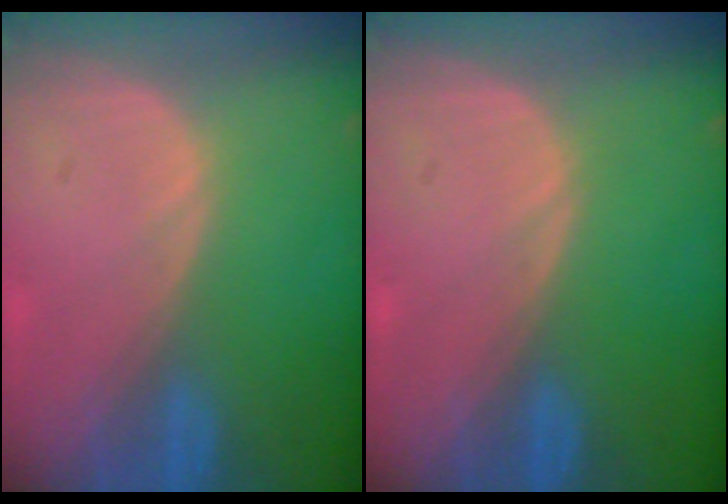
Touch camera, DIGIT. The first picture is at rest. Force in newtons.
{"total": 0.0}